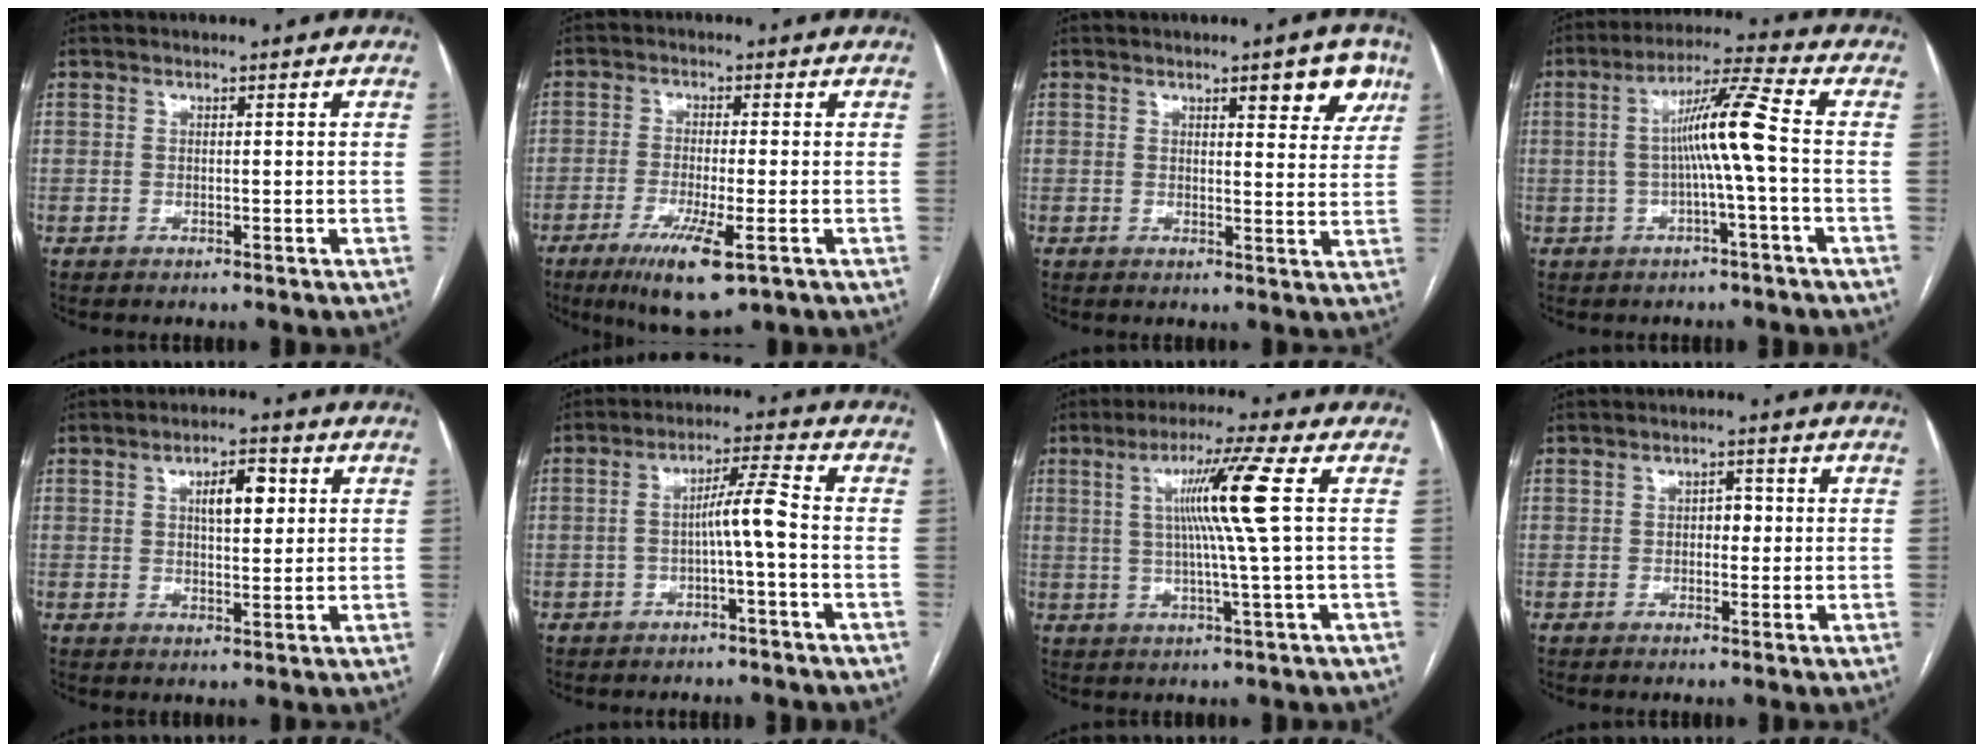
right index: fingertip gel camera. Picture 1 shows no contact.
{"total": 8.8, "force": [-4.3, 1.3, 7.5], "torque": [-0.138, -0.024, -0.068]}
{"total": 5.9, "force": [3.5, 1.7, 4.5], "torque": [-0.048, 0.001, 0.039]}
{"total": 8.7, "force": [-0.6, -1.0, 8.6], "torque": [-0.155, 0.020, -0.010]}
{"total": 5.6, "force": [1.8, 2.1, 4.9], "torque": [-0.080, 0.009, 0.031]}
{"total": 5.4, "force": [-1.3, -0.3, 5.2], "torque": [-0.089, 0.021, -0.020]}
{"total": 9.4, "force": [1.7, -2.2, 8.9], "torque": [-0.156, 0.005, 0.037]}
{"total": 2.1, "force": [0.0, 1.3, 1.6], "torque": [-0.019, 0.008, -0.001]}